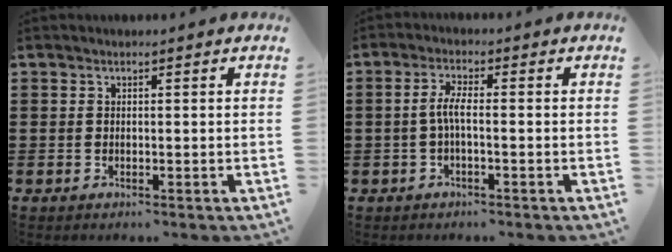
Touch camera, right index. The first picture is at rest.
{"total": 3.5, "force": [-0.7, 0.8, 3.3], "torque": [-0.076, 0.000, -0.020]}